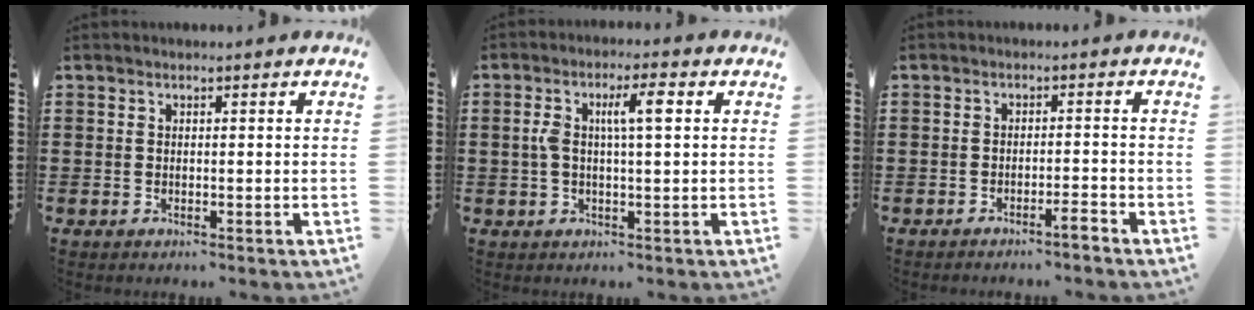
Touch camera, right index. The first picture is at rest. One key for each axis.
{"total": 5.4, "fx": 1.0, "fy": 1.2, "fz": 5.2, "tx": -0.109, "ty": 0.005, "tz": 0.010}
{"total": 2.3, "fx": -2.0, "fy": 0.0, "fz": 1.2, "tx": -0.022, "ty": 0.002, "tz": -0.039}